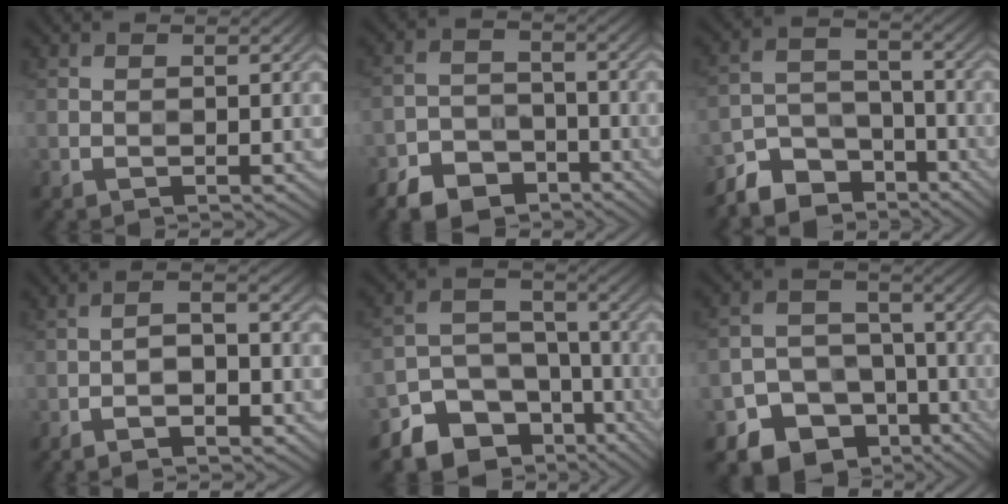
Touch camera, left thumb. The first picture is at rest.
{"total": 7.7, "force": [-5.8, 4.0, 3.1], "torque": [-0.062, -0.009, -0.111]}
{"total": 8.3, "force": [-6.5, 4.3, 2.8], "torque": [-0.057, -0.009, -0.124]}
{"total": 4.9, "force": [-2.5, 1.3, 4.1], "torque": [-0.074, 0.004, -0.042]}
{"total": 13.6, "force": [-9.0, 8.9, 5.1], "torque": [-0.117, -0.020, -0.136]}
{"total": 12.5, "force": [-7.6, 8.7, 4.6], "torque": [-0.095, -0.024, -0.122]}